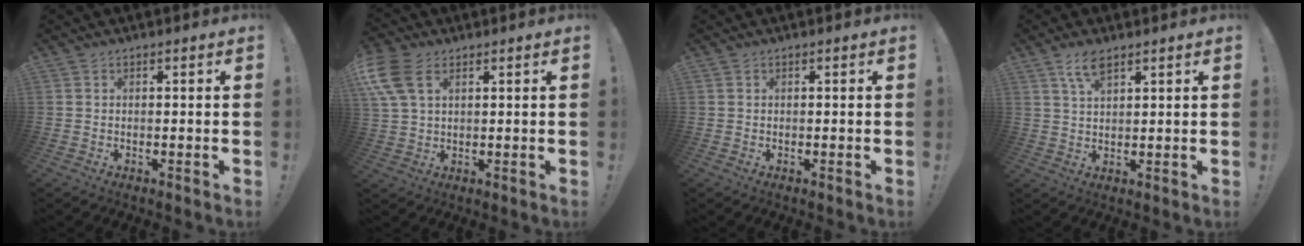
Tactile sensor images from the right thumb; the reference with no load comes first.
{"total": 10.0, "force": [4.2, 5.8, 7.1], "torque": [-0.146, -0.010, 0.083]}
{"total": 0.0}
{"total": 5.5, "force": [3.5, 2.0, 3.7], "torque": [-0.071, -0.008, 0.062]}